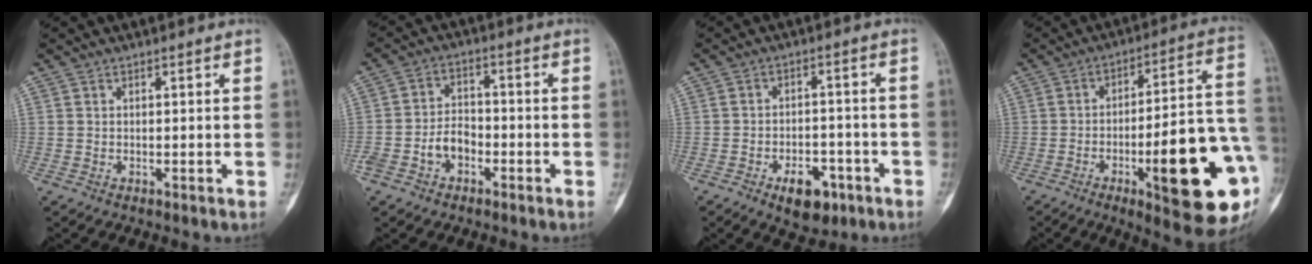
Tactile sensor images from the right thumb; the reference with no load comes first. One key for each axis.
{"total": 6.0, "fx": -2.4, "fy": 4.2, "fz": 3.5, "tx": -0.049, "ty": 0.032, "tz": -0.046}
{"total": 8.1, "fx": -4.2, "fy": 4.6, "fz": 5.1, "tx": -0.052, "ty": 0.024, "tz": -0.058}
{"total": 23.3, "fx": -6.9, "fy": 5.5, "fz": 21.5, "tx": -0.257, "ty": 0.020, "tz": -0.086}